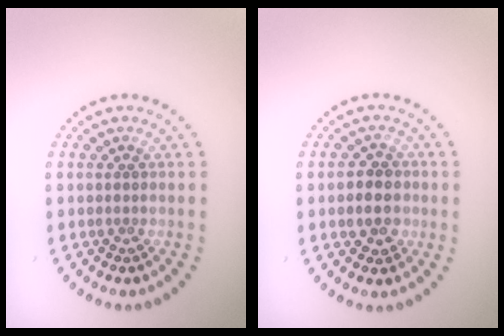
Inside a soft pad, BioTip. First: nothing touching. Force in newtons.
{"total": 2.8, "press": 2.7, "slide": 0.6}